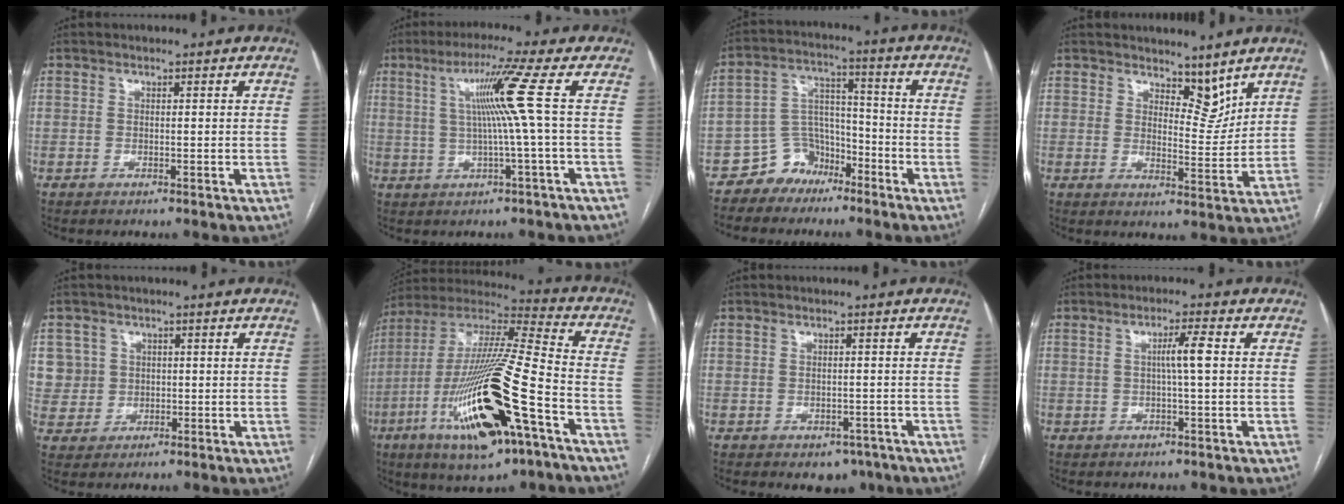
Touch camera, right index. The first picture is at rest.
{"total": 8.0, "force": [1.3, -2.5, 7.5], "torque": [-0.128, 0.009, 0.031]}
{"total": 7.2, "force": [-5.1, 5.0, 0.7], "torque": [-0.009, 0.033, -0.089]}
{"total": 5.2, "force": [4.3, 2.1, 2.0], "torque": [-0.022, -0.008, 0.074]}
{"total": 6.5, "force": [1.9, 6.2, 0.1], "torque": [0.002, 0.017, 0.050]}
{"total": 25.7, "force": [-9.8, 4.3, 23.4], "torque": [-0.464, -0.038, -0.167]}
{"total": 3.5, "force": [-1.9, 2.6, 1.3], "torque": [-0.002, 0.005, -0.016]}
{"total": 3.8, "force": [0.4, -0.2, 3.8], "torque": [-0.068, 0.002, 0.007]}